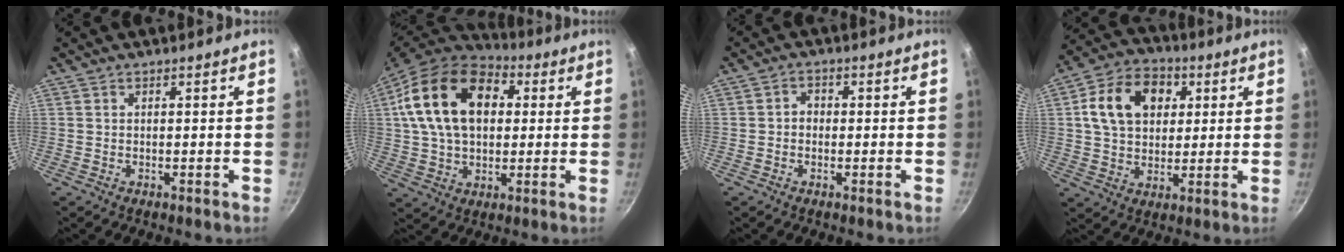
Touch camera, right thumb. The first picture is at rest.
{"total": 20.0, "force": [4.9, 13.3, 14.1], "torque": [-0.223, 0.014, 0.075]}
{"total": 2.4, "force": [-0.3, 2.0, 1.3], "torque": [-0.012, 0.010, -0.009]}
{"total": 14.4, "force": [3.8, 10.6, 8.9], "torque": [-0.128, 0.011, 0.053]}